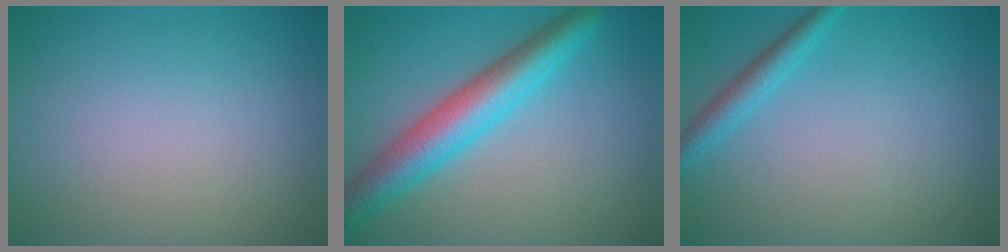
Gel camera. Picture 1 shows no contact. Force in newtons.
{"total": 5.9, "press": 5.9, "slide": 0.1}
{"total": 2.0, "press": 2.0, "slide": 0.1}